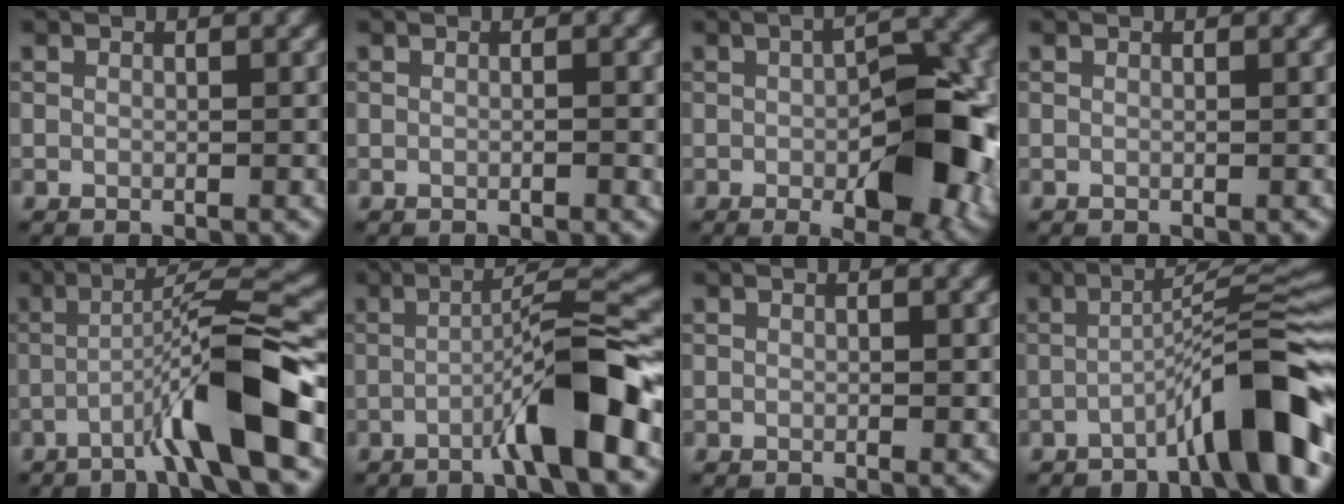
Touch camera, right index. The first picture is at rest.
{"total": 0.6, "force": [-0.3, 0.1, 0.5], "torque": [-0.008, 0.002, -0.005]}
{"total": 10.4, "force": [-2.4, 4.1, 9.3], "torque": [-0.127, -0.001, -0.036]}
{"total": 0.0}
{"total": 8.5, "force": [-3.6, 0.6, 7.7], "torque": [-0.121, 0.022, -0.070]}
{"total": 7.9, "force": [-3.1, 0.8, 7.3], "torque": [-0.110, 0.022, -0.061]}
{"total": 0.6, "force": [-0.1, 0.2, 0.5], "torque": [-0.010, 0.000, -0.001]}
{"total": 8.9, "force": [-4.7, 1.1, 7.4], "torque": [-0.097, 0.028, -0.084]}